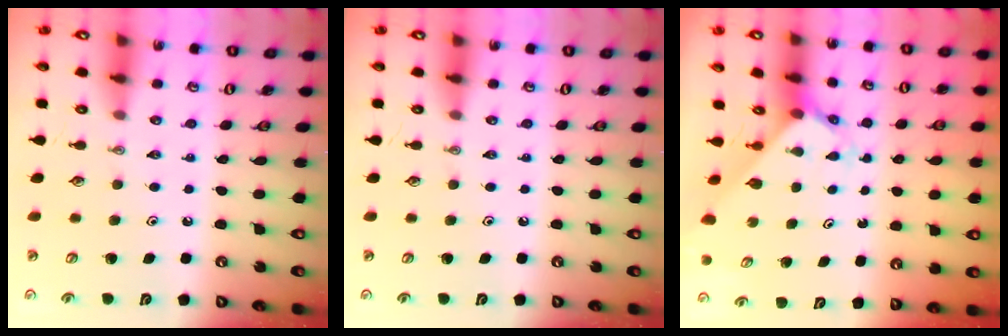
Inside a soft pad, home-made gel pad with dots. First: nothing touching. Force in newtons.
{"total": 0.0}
{"total": 2.1, "press": 2.1, "slide": 0.2}